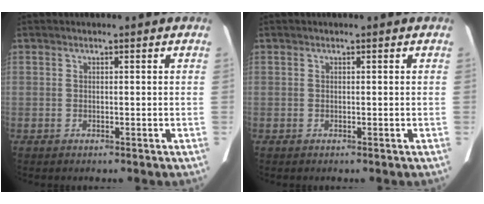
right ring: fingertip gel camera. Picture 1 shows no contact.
{"total": 0.0}